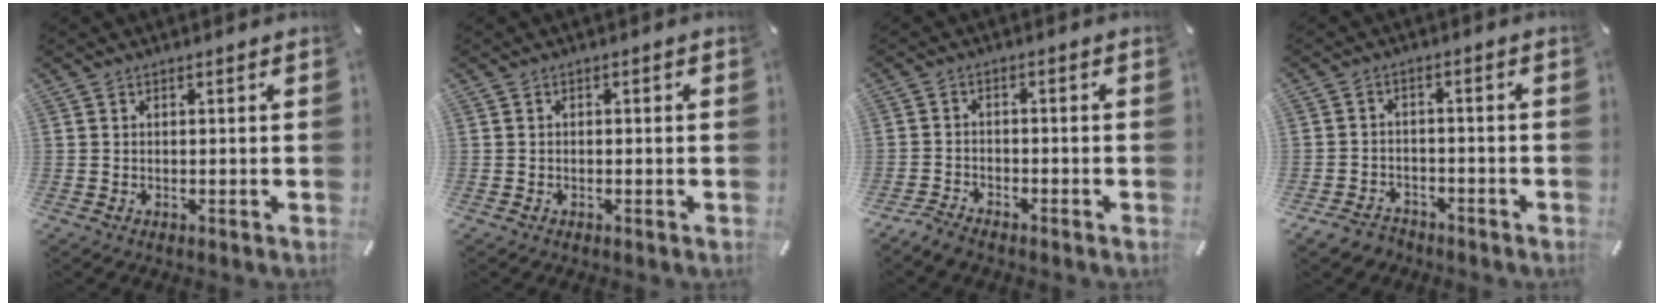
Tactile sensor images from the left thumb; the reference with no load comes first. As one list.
[{"total": 0.7, "force": [-0.5, 0.3, 0.4], "torque": [-0.008, 0.000, -0.009]}, {"total": 3.1, "force": [-2.9, 0.8, 0.8], "torque": [-0.027, 0.012, -0.060]}, {"total": 4.6, "force": [-3.5, 2.6, 1.2], "torque": [-0.028, 0.018, -0.070]}]